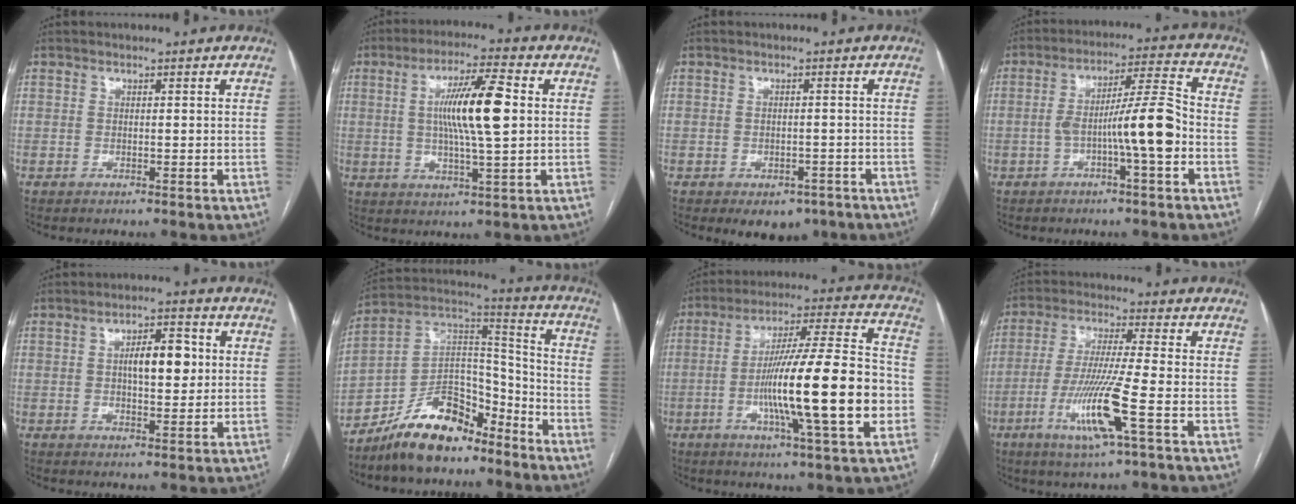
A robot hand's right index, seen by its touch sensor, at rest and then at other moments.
{"total": 11.2, "force": [1.4, 0.9, 11.1], "torque": [-0.198, 0.005, 0.023]}
{"total": 5.2, "force": [-3.5, 3.2, 2.1], "torque": [-0.012, 0.003, -0.040]}
{"total": 9.8, "force": [-2.5, 0.2, 9.4], "torque": [-0.161, 0.020, -0.041]}
{"total": 6.8, "force": [1.0, 2.5, 6.2], "torque": [-0.100, 0.012, 0.016]}
{"total": 14.6, "force": [-11.0, 6.2, 7.5], "torque": [-0.131, 0.037, -0.193]}
{"total": 20.6, "force": [-4.4, 0.7, 20.1], "torque": [-0.324, 0.001, -0.069]}
{"total": 11.3, "force": [-4.1, -0.8, 10.5], "torque": [-0.210, -0.020, -0.078]}